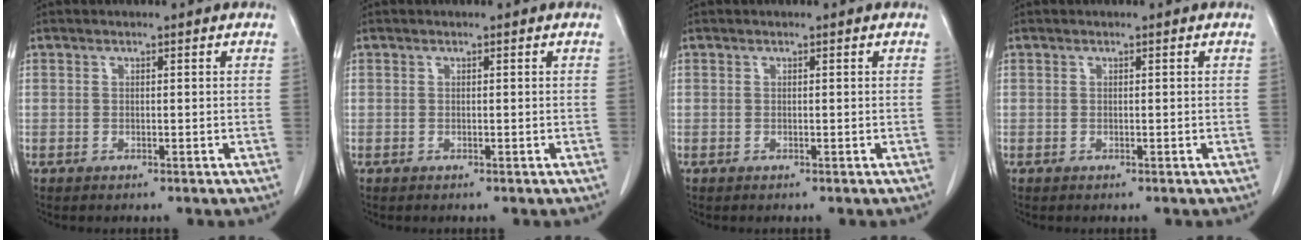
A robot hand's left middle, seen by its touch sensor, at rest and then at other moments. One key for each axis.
{"total": 0.0}
{"total": 0.0}
{"total": 0.0}